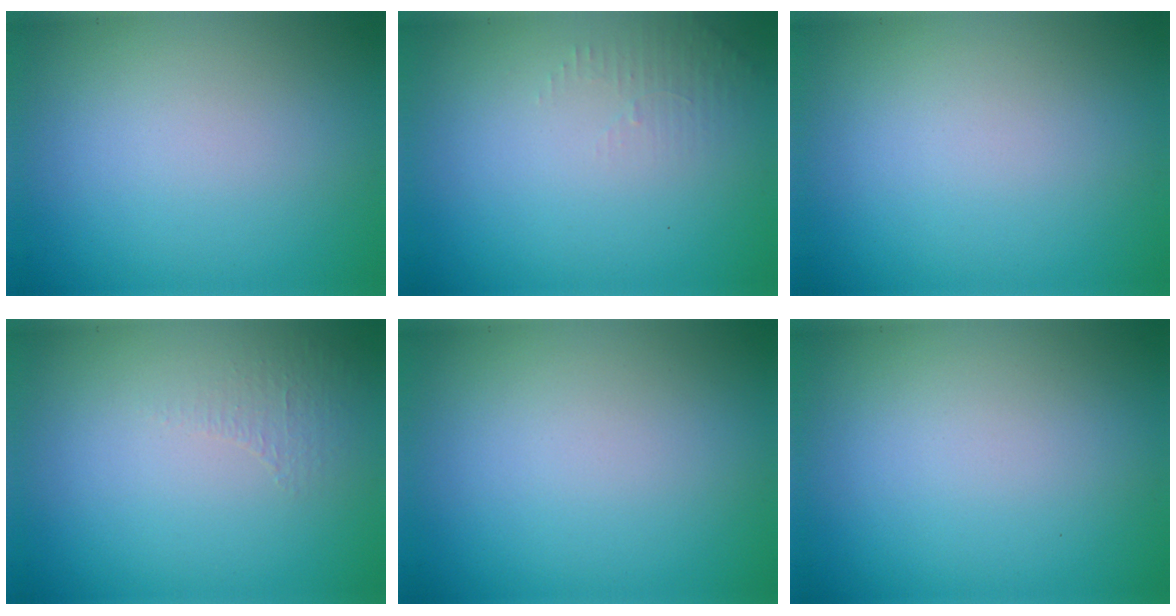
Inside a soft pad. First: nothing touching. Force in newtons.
{"total": 1.3, "press": 1.2, "slide": 0.3}
{"total": 0.0}
{"total": 0.8, "press": 0.4, "slide": 0.7}
{"total": 0.0}
{"total": 0.0}